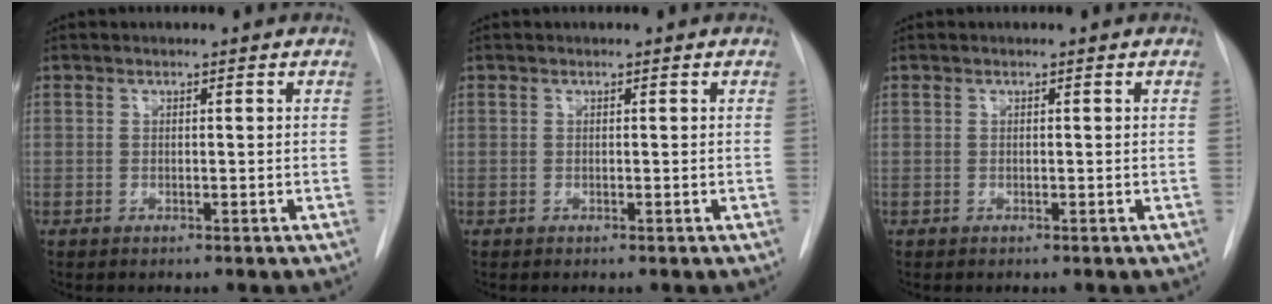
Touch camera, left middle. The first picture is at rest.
{"total": 0.0}
{"total": 0.0}